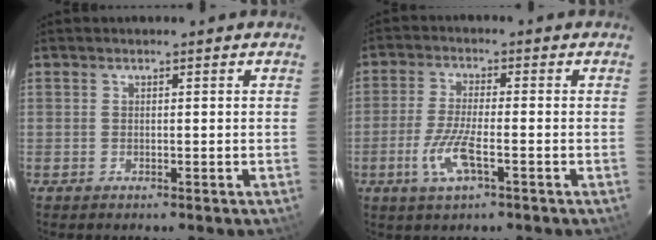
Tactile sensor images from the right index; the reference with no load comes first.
{"total": 7.2, "force": [-3.0, 1.5, 6.4], "torque": [-0.140, -0.007, -0.060]}